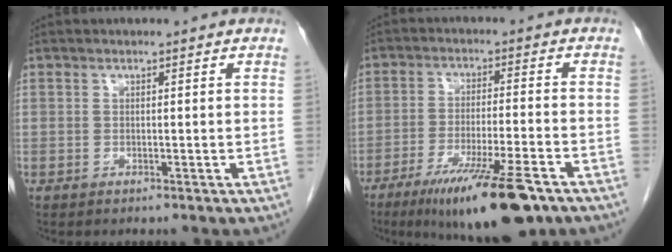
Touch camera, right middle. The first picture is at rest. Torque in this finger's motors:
{"motor_torque": [1.08, -1.06, 0.30, 0.11]}